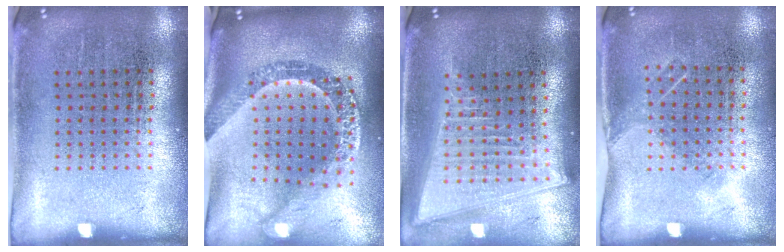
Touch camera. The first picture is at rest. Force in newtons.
{"total": 3.0, "press": 2.3, "slide": 2.0}
{"total": 2.1, "press": 1.8, "slide": 1.1}
{"total": 1.1, "press": 0.8, "slide": 0.7}